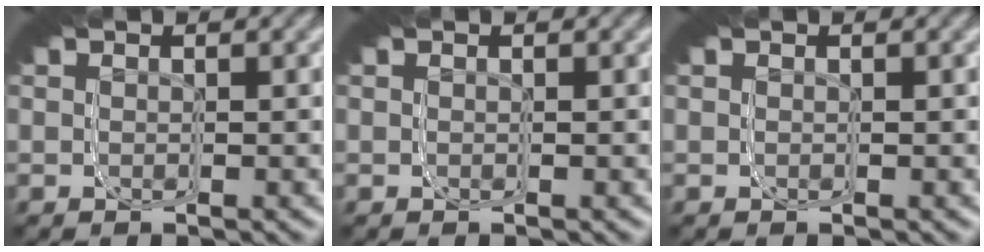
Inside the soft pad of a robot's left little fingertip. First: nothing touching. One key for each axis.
{"total": 0.0}
{"total": 0.0}